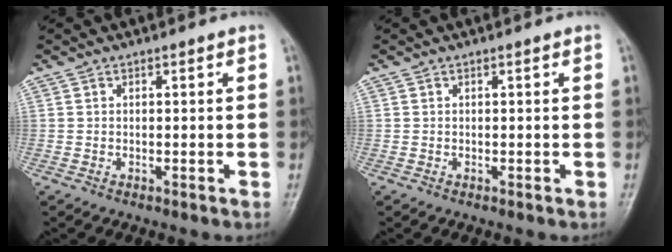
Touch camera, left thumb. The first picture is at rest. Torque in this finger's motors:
{"motor_torque": [-0.03, 0.03, 0.02, -0.02, 0.00]}